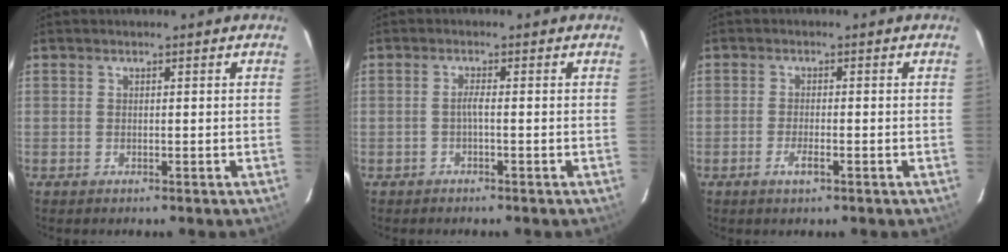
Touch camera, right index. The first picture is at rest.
{"total": 1.1, "force": [-0.5, -0.2, 1.0], "torque": [-0.015, 0.003, -0.011]}
{"total": 2.4, "force": [-1.3, 0.5, 2.0], "torque": [-0.046, -0.004, -0.024]}